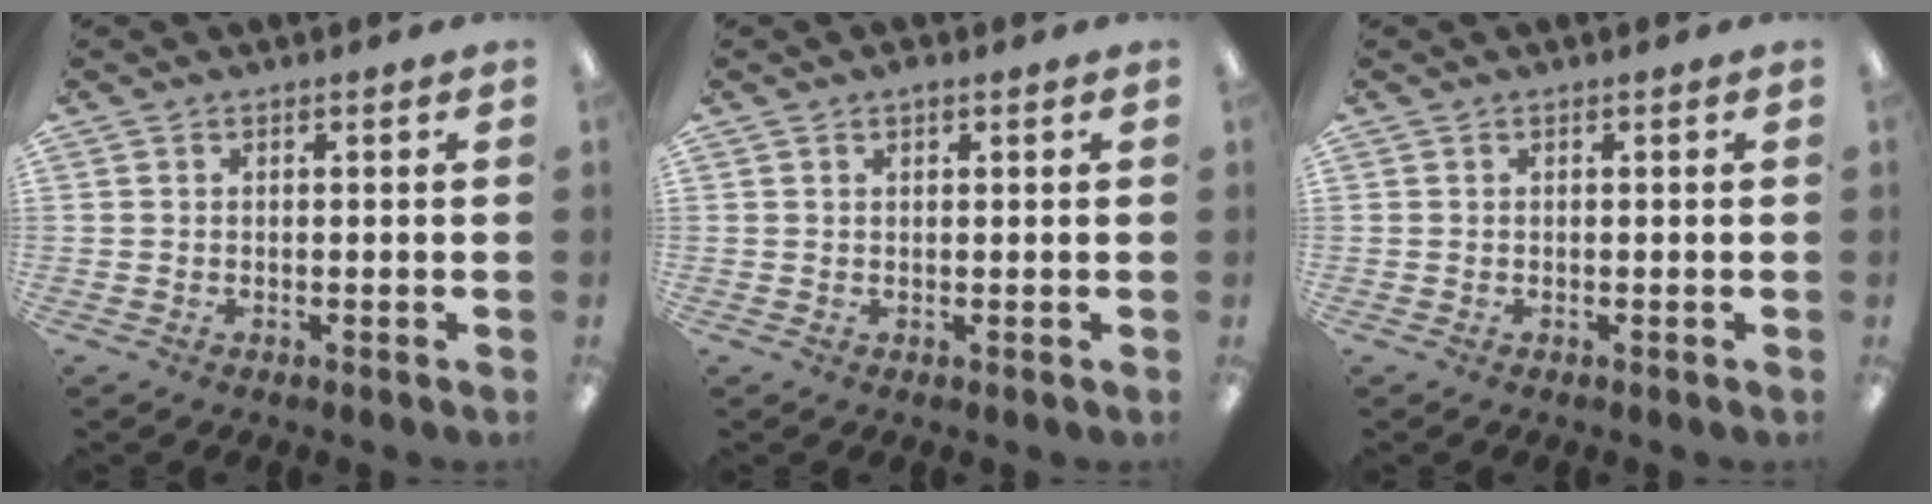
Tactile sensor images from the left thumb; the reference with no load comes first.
{"total": 1.2, "force": [0.9, 0.5, 0.7], "torque": [-0.008, -0.001, 0.013]}
{"total": 0.0}